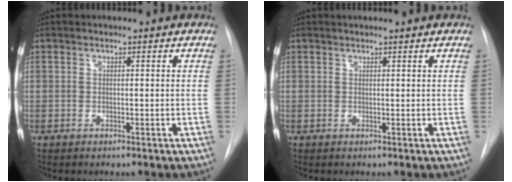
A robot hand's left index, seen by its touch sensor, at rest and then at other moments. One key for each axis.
{"total": 1.3, "fx": 1.1, "fy": -0.1, "fz": 0.6, "tx": -0.008, "ty": 0.009, "tz": 0.016}